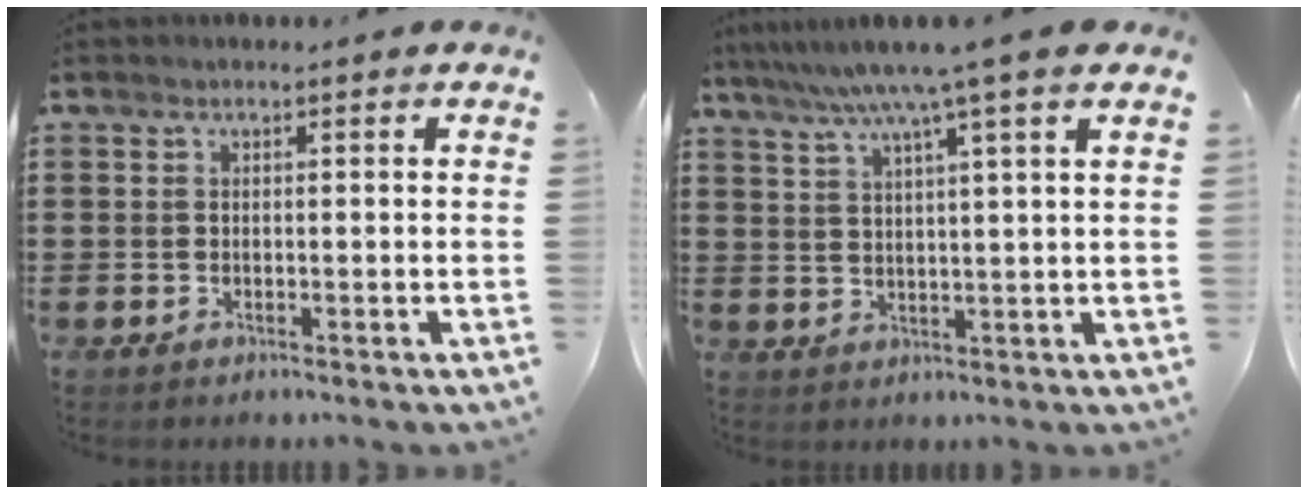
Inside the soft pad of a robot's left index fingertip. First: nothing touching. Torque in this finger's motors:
{"motor_torque": [1.61, -0.53, 1.05, 0.21]}